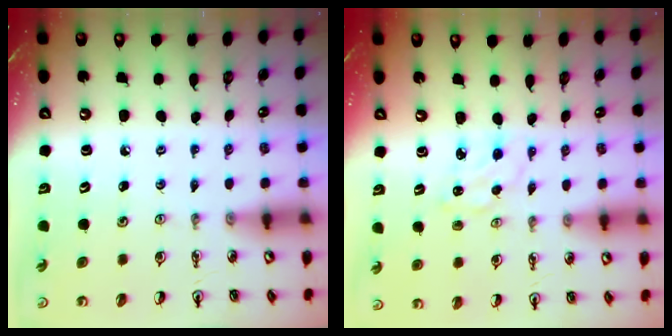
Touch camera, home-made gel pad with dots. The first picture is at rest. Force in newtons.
{"total": 1.5, "press": 1.4, "slide": 0.4}